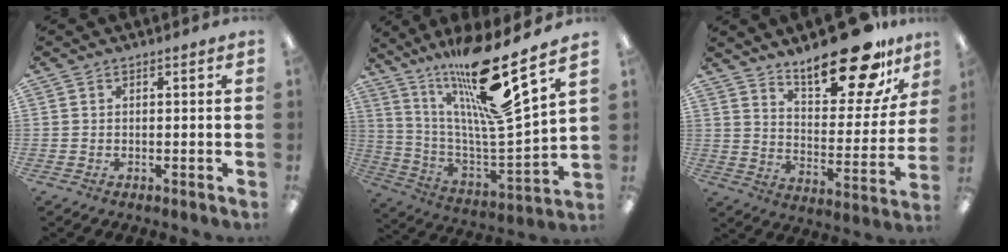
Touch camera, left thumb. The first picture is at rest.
{"total": 23.7, "force": [17.4, 2.7, 16.0], "torque": [-0.271, -0.118, 0.275]}
{"total": 21.5, "force": [16.3, 7.5, 11.8], "torque": [-0.165, -0.109, 0.270]}